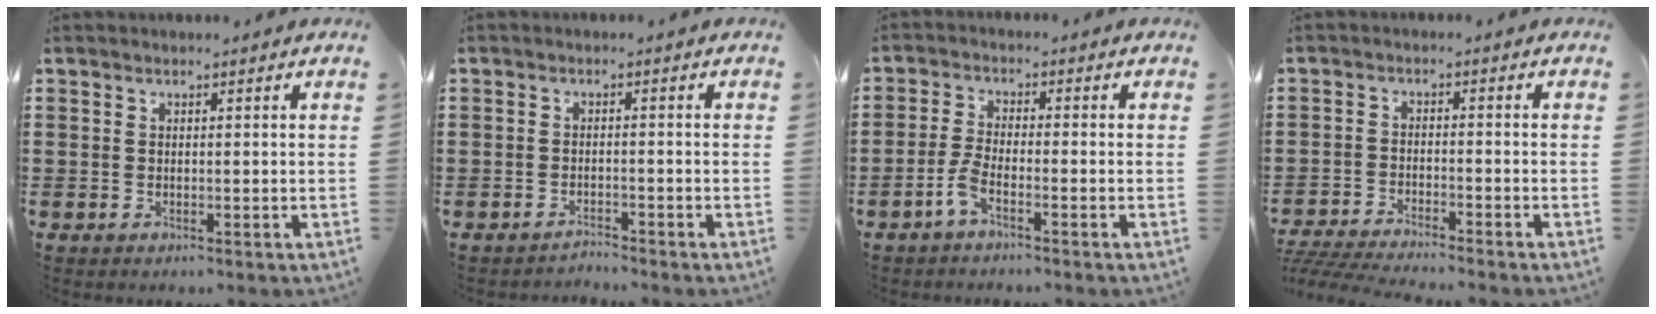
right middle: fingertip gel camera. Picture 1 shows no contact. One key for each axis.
{"total": 1.5, "fx": -1.5, "fy": 0.0, "fz": 0.1, "tx": -0.005, "ty": 0.003, "tz": -0.031}
{"total": 3.5, "fx": -2.1, "fy": 0.7, "fz": 2.7, "tx": -0.069, "ty": -0.004, "tz": -0.043}
{"total": 4.1, "fx": -4.0, "fy": -0.2, "fz": 0.8, "tx": -0.029, "ty": -0.013, "tz": -0.085}